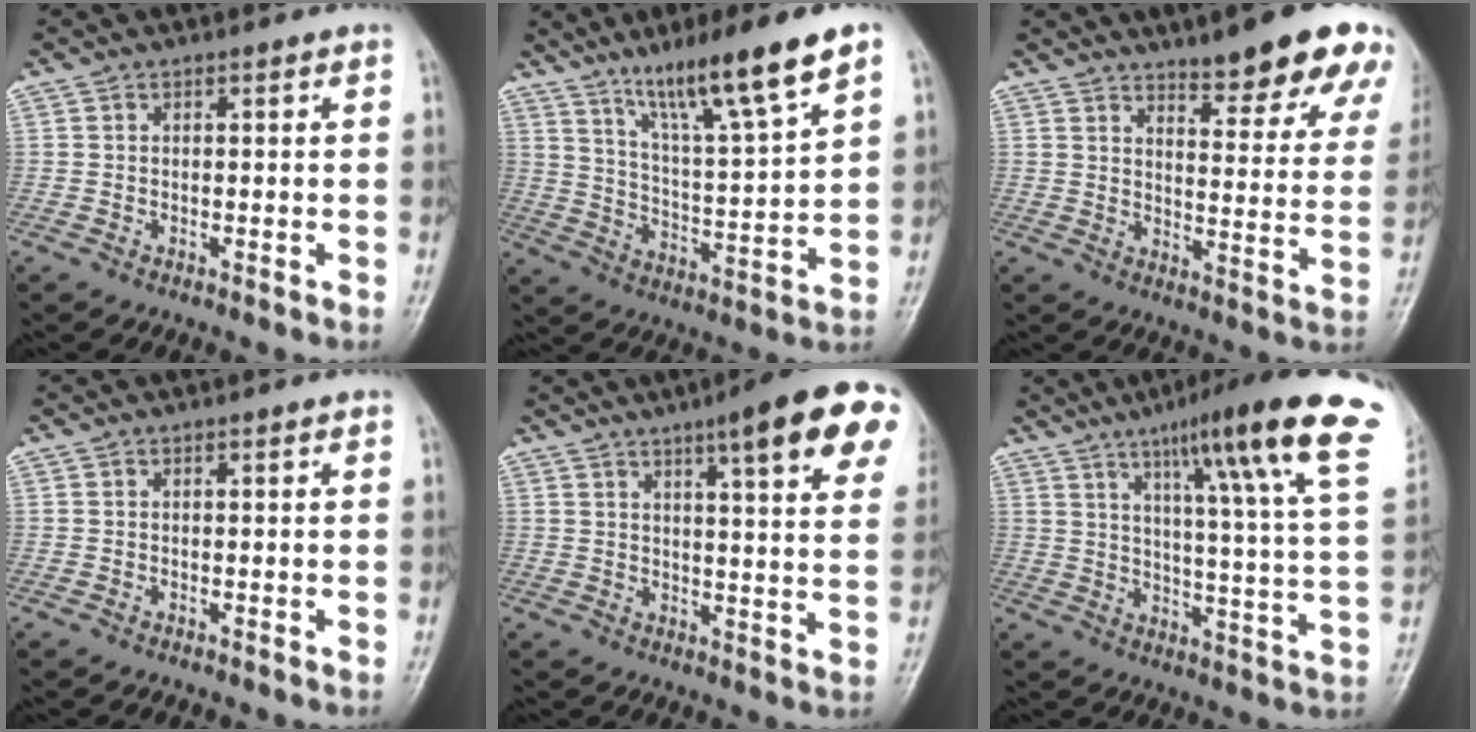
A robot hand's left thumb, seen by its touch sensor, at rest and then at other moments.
{"total": 16.0, "force": [10.4, 1.2, 12.2], "torque": [-0.201, -0.051, 0.181]}
{"total": 17.7, "force": [12.9, 4.1, 11.4], "torque": [-0.109, -0.077, 0.164]}
{"total": 0.0}
{"total": 16.9, "force": [8.9, 3.2, 14.0], "torque": [-0.162, -0.025, 0.107]}
{"total": 23.7, "force": [12.8, 2.7, 19.8], "torque": [-0.267, -0.033, 0.169]}